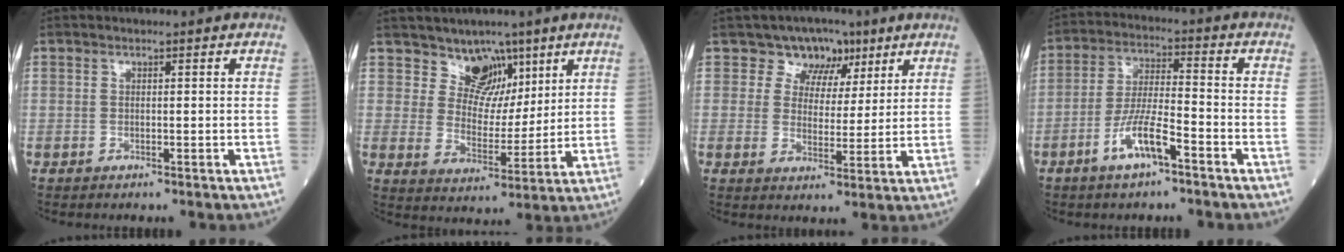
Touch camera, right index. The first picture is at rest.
{"total": 6.7, "force": [4.9, 4.4, 1.1], "torque": [-0.009, -0.004, 0.087]}
{"total": 6.1, "force": [3.8, 4.7, 1.1], "torque": [-0.001, 0.008, 0.057]}
{"total": 7.8, "force": [-4.3, 1.4, 6.3], "torque": [-0.125, 0.001, -0.081]}